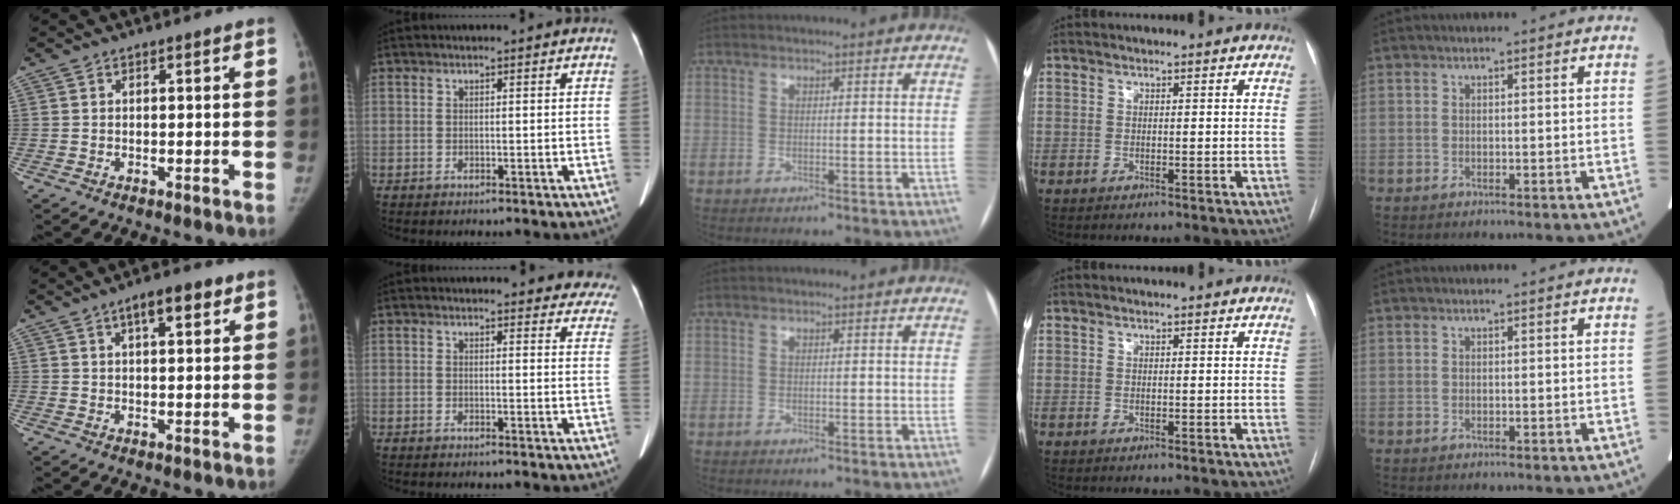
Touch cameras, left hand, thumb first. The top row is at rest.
{"thumb": {"total": 5.8, "force": [3.0, 2.2, 4.5], "torque": [-0.055, -0.005, 0.042]}, "index": {"total": 14.0, "force": [13.1, 3.5, 3.6], "torque": [0.001, -0.033, 0.119]}}